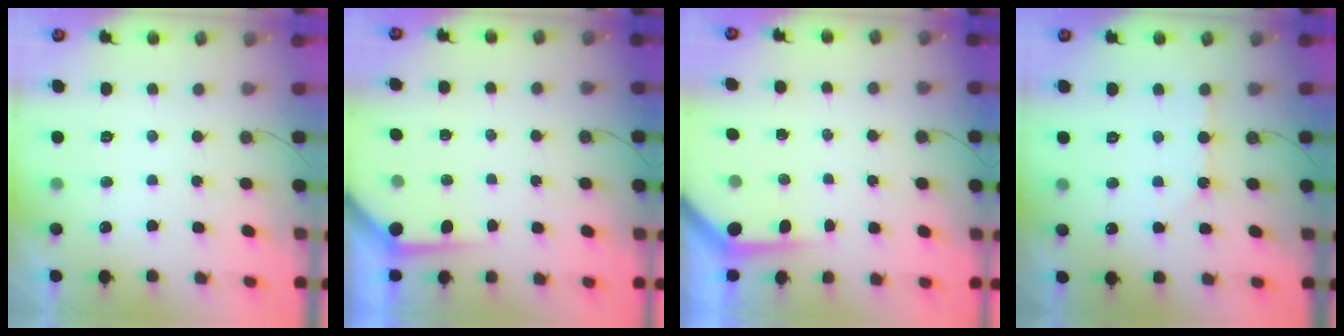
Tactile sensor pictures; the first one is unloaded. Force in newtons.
{"total": 3.3, "press": 3.3, "slide": 0.4}
{"total": 3.6, "press": 3.6, "slide": 0.4}
{"total": 1.3, "press": 1.3, "slide": 0.2}